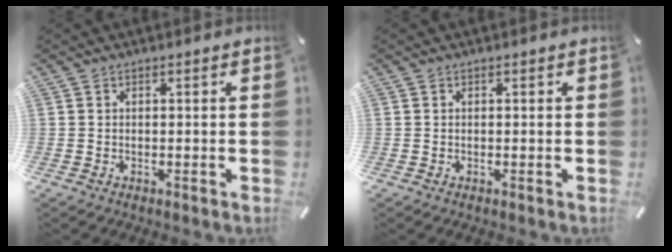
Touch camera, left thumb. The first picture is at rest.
{"total": 0.0}